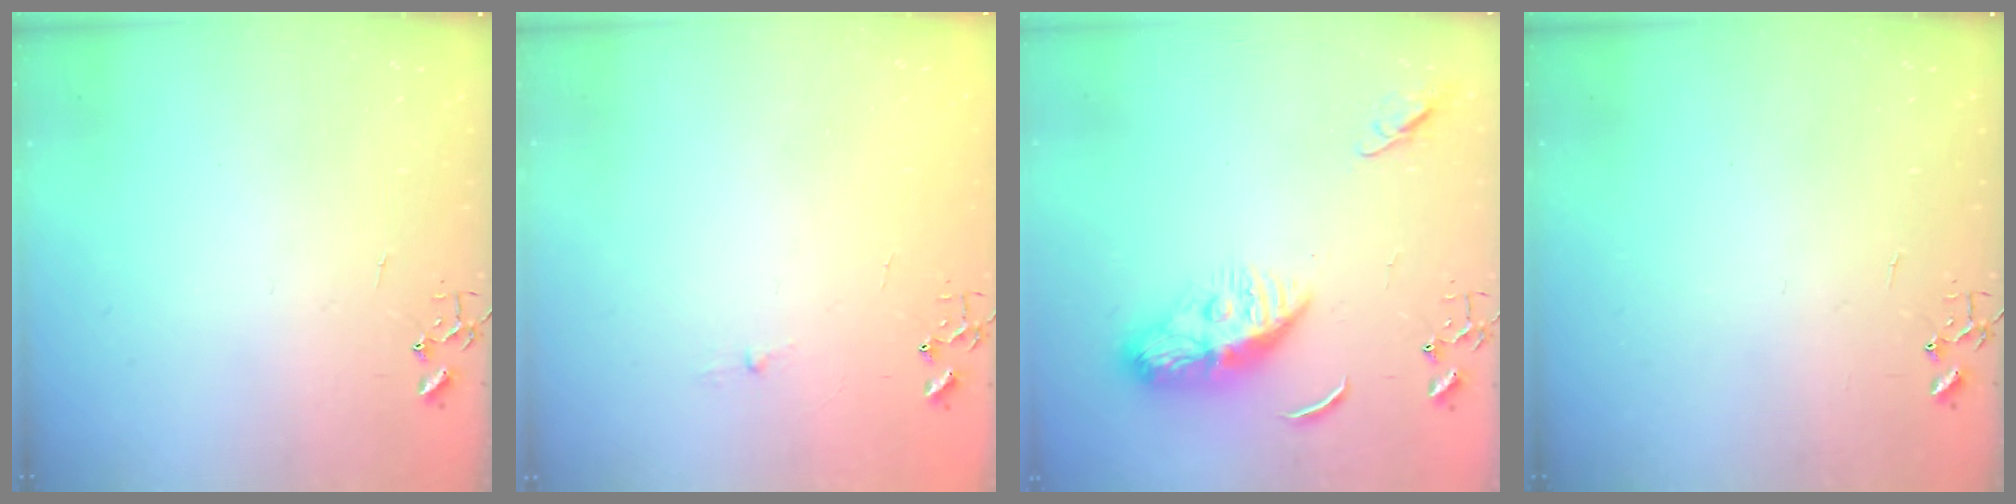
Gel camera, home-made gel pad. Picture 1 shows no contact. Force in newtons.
{"total": 2.6, "press": 2.5, "slide": 0.4}
{"total": 11.4, "press": 11.3, "slide": 1.0}
{"total": 0.0}